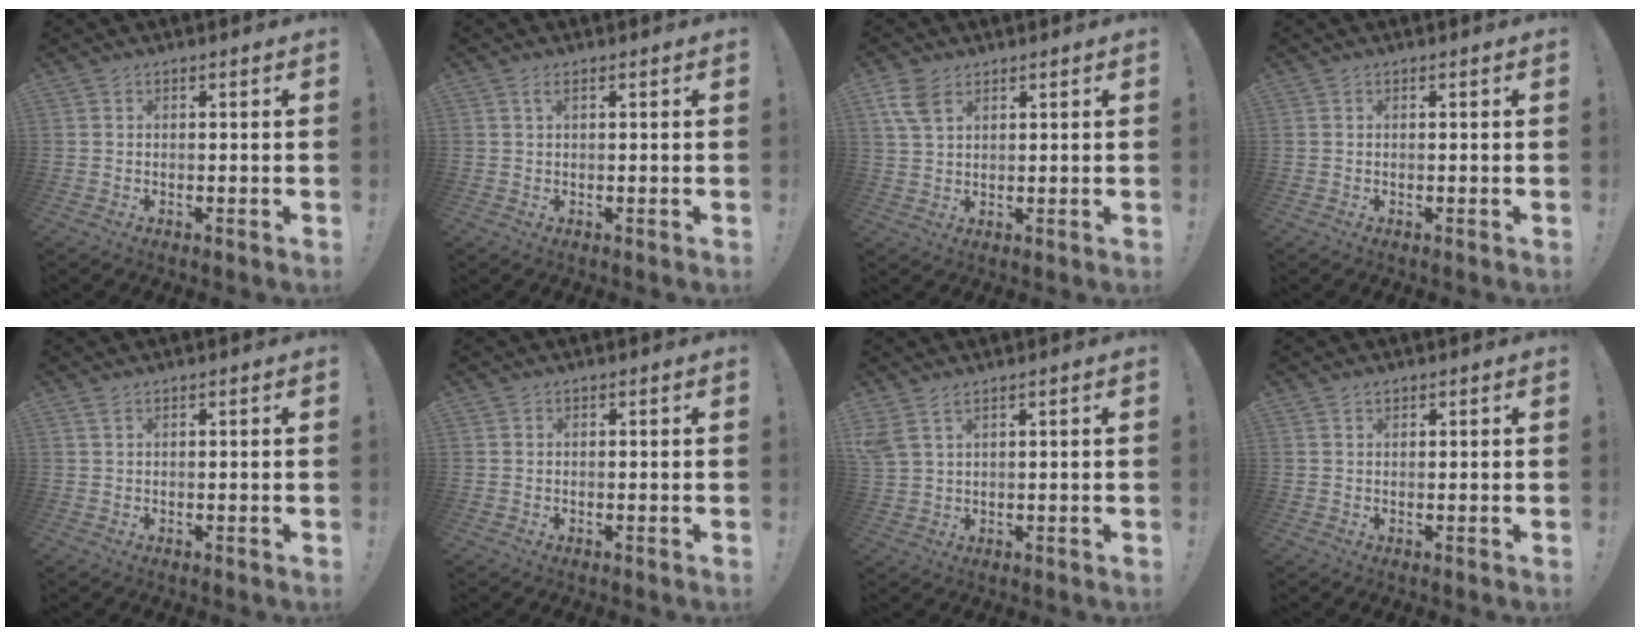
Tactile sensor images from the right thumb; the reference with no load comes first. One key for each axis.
{"total": 1.5, "fx": 0.5, "fy": 0.5, "fz": 1.4, "tx": -0.029, "ty": 0.002, "tz": 0.008}
{"total": 6.8, "fx": 3.6, "fy": 3.9, "fz": 4.2, "tx": -0.075, "ty": -0.005, "tz": 0.073}
{"total": 0.0}
{"total": 1.2, "fx": 0.7, "fy": 0.5, "fz": 0.8, "tx": -0.022, "ty": 0.004, "tz": 0.015}
{"total": 0.0}
{"total": 4.4, "fx": 2.9, "fy": 1.6, "fz": 3.0, "tx": -0.065, "ty": -0.006, "tz": 0.060}
{"total": 0.9, "fx": 0.7, "fy": 0.5, "fz": 0.3, "tx": -0.006, "ty": 0.000, "tz": 0.013}